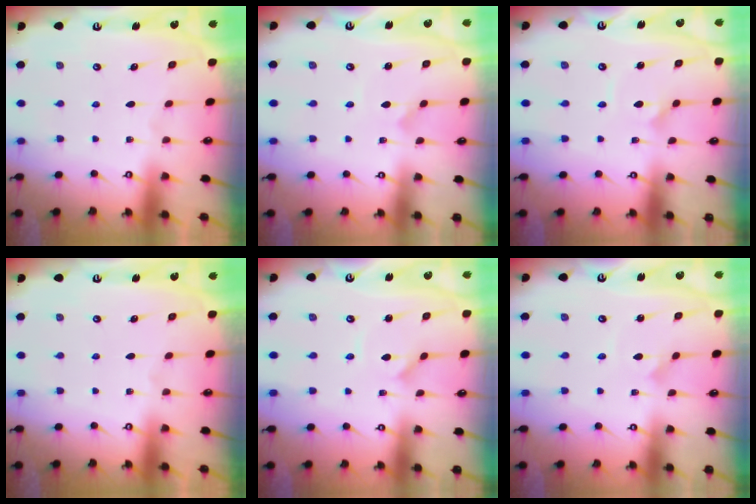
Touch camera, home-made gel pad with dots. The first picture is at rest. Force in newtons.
{"total": 0.9, "press": 0.9, "slide": 0.0}
{"total": 1.9, "press": 1.9, "slide": 0.1}
{"total": 0.0}
{"total": 1.0, "press": 1.0, "slide": 0.2}
{"total": 1.4, "press": 1.4, "slide": 0.1}